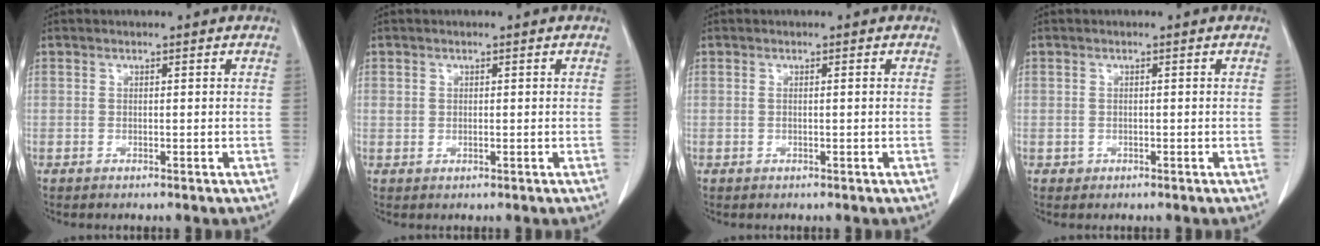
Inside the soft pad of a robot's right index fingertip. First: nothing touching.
{"total": 1.0, "force": [0.2, 0.8, 0.5], "torque": [-0.014, 0.007, 0.006]}
{"total": 0.6, "force": [0.0, 0.0, 0.6], "torque": [-0.015, 0.002, 0.002]}
{"total": 0.8, "force": [-0.2, 0.7, 0.0], "torque": [-0.001, 0.005, -0.006]}